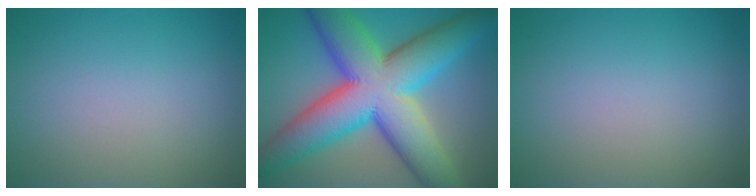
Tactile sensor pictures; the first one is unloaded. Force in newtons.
{"total": 15.4, "press": 15.4, "slide": 0.1}
{"total": 0.0}